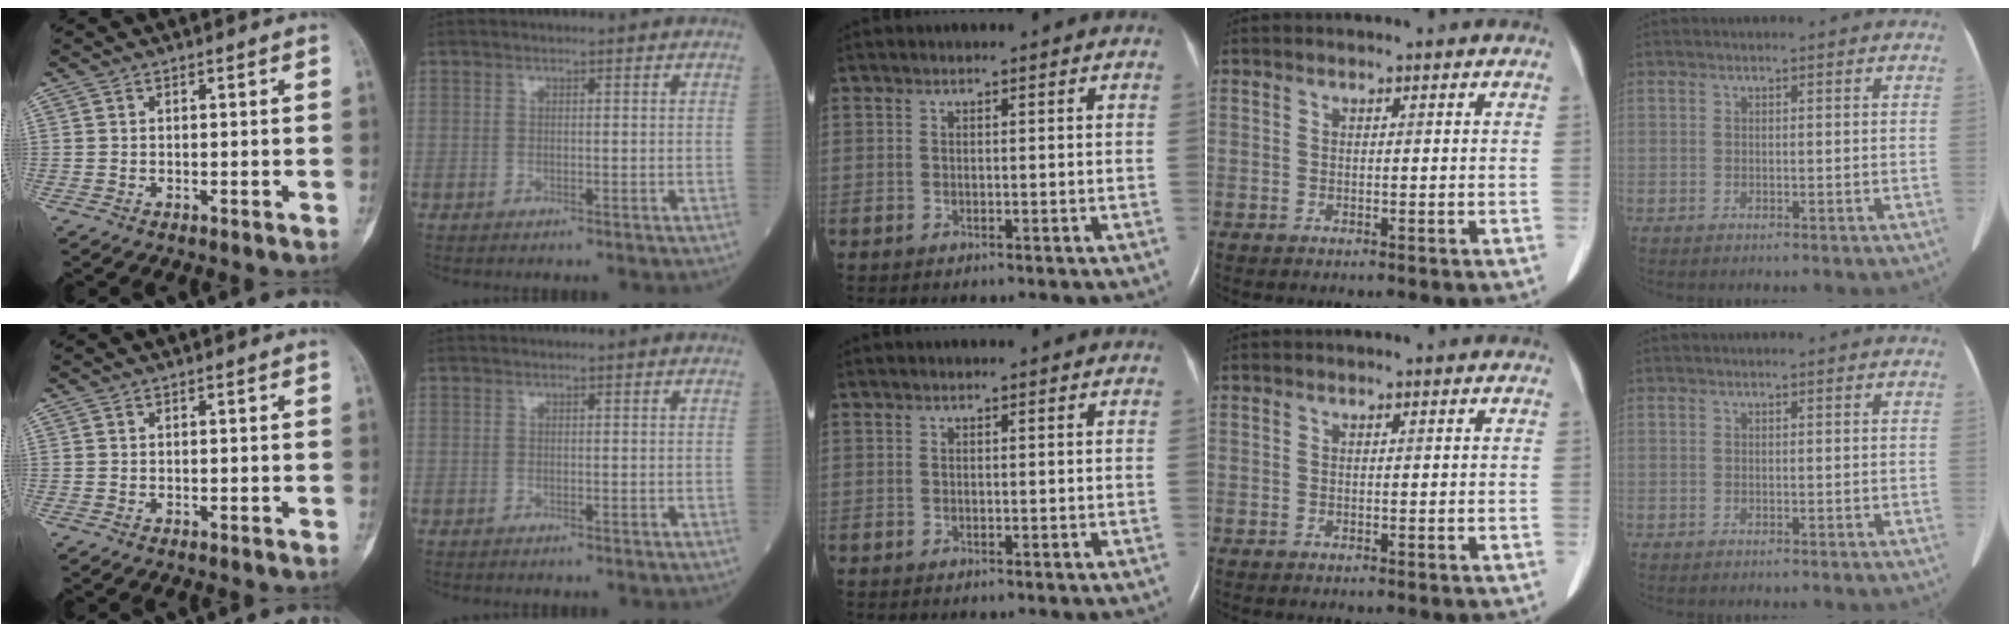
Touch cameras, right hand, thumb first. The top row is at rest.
{}